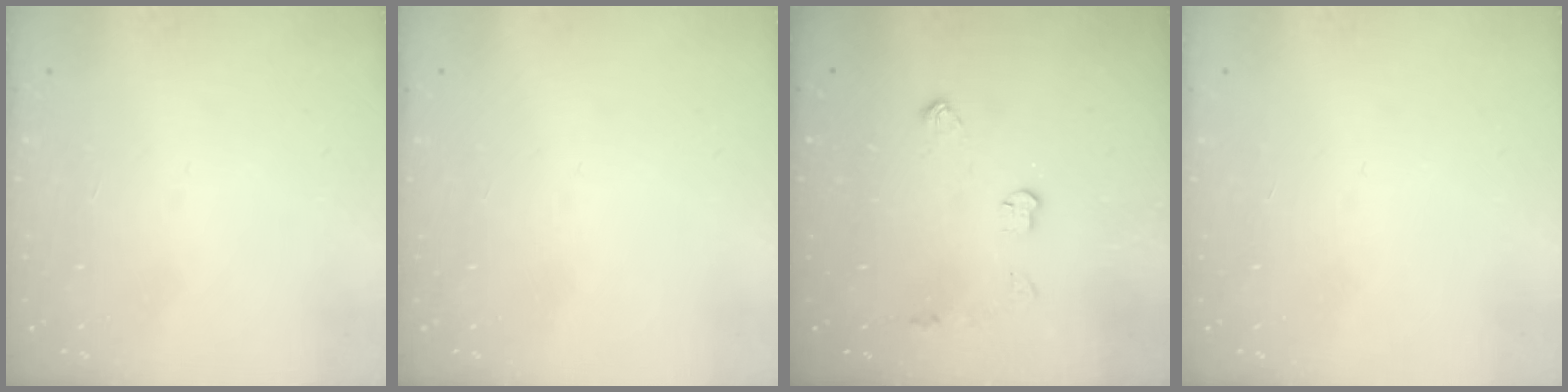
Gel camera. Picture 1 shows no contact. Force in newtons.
{"total": 0.0}
{"total": 5.1, "press": 5.1, "slide": 0.2}
{"total": 0.0}